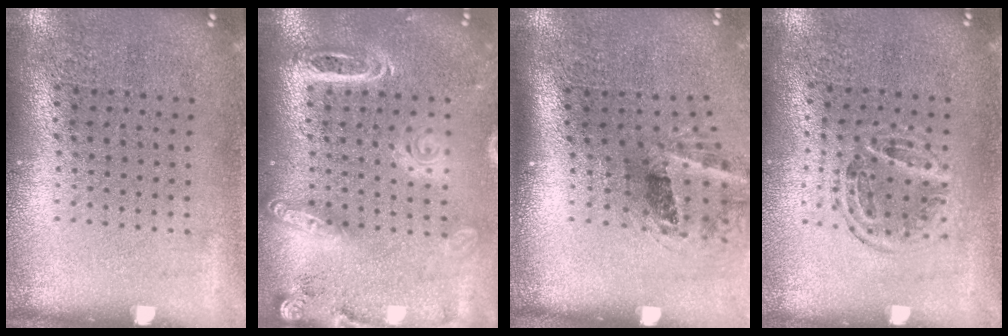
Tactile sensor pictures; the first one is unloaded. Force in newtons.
{"total": 1.9, "press": 1.8, "slide": 0.7}
{"total": 1.6, "press": 1.2, "slide": 1.1}
{"total": 1.0, "press": 1.0, "slide": 0.4}